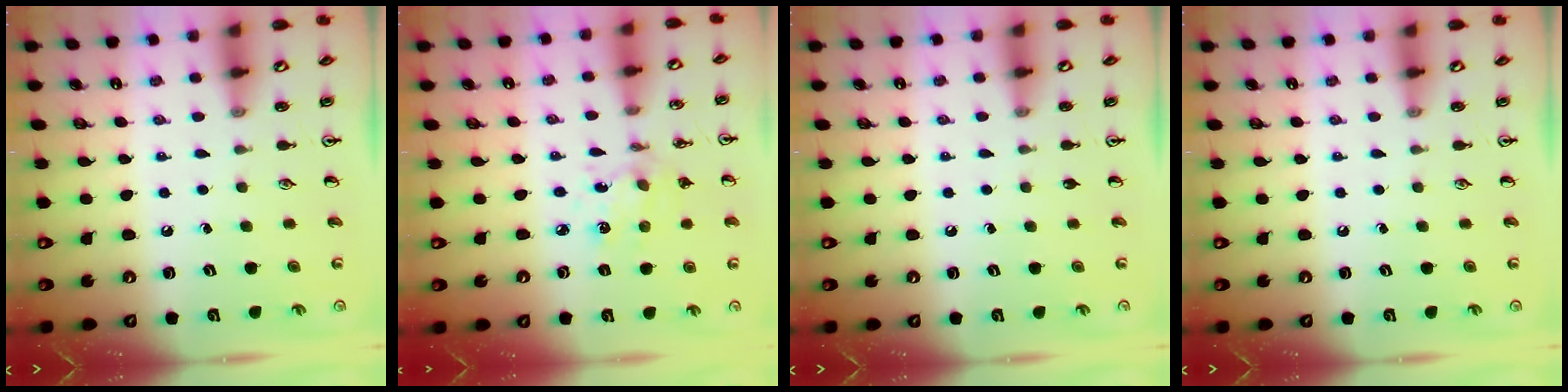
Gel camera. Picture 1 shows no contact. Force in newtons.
{"total": 3.1, "press": 2.9, "slide": 1.1}
{"total": 0.0}
{"total": 0.0}